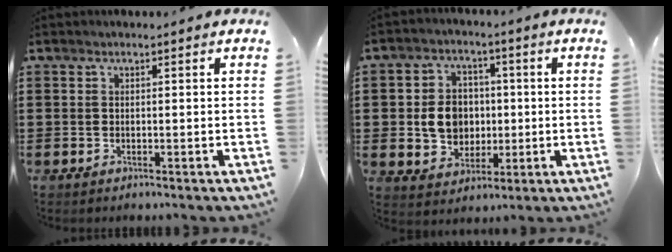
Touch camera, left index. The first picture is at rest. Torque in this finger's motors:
{"motor_torque": [1.51, 0.63, 0.81, 0.15]}